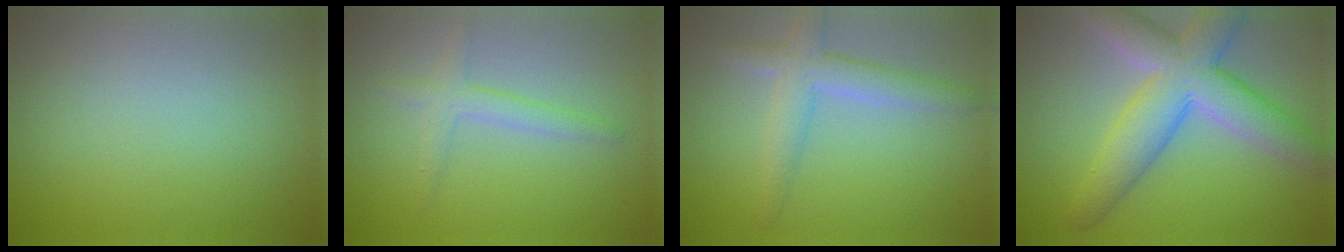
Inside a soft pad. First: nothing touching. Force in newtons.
{"total": 2.0, "press": 2.0, "slide": 0.1}
{"total": 3.5, "press": 3.5, "slide": 0.1}
{"total": 8.0, "press": 8.0, "slide": 0.7}